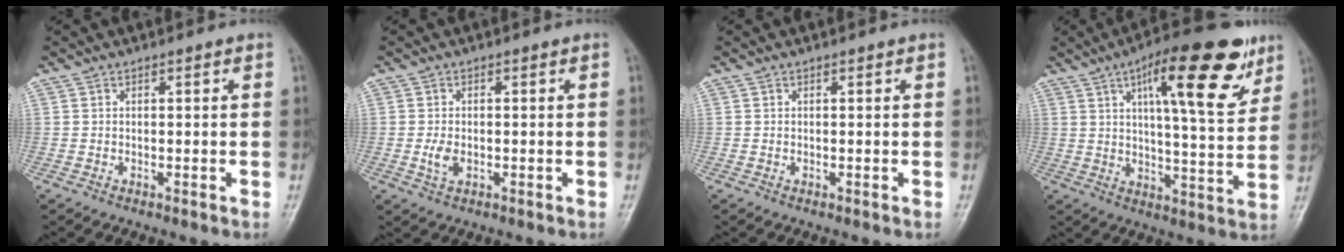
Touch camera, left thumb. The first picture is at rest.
{"total": 2.7, "force": [-0.5, 1.6, 2.1], "torque": [-0.041, -0.002, -0.010]}
{"total": 0.0}
{"total": 19.1, "force": [9.7, 5.7, 15.4], "torque": [-0.192, -0.032, 0.141]}